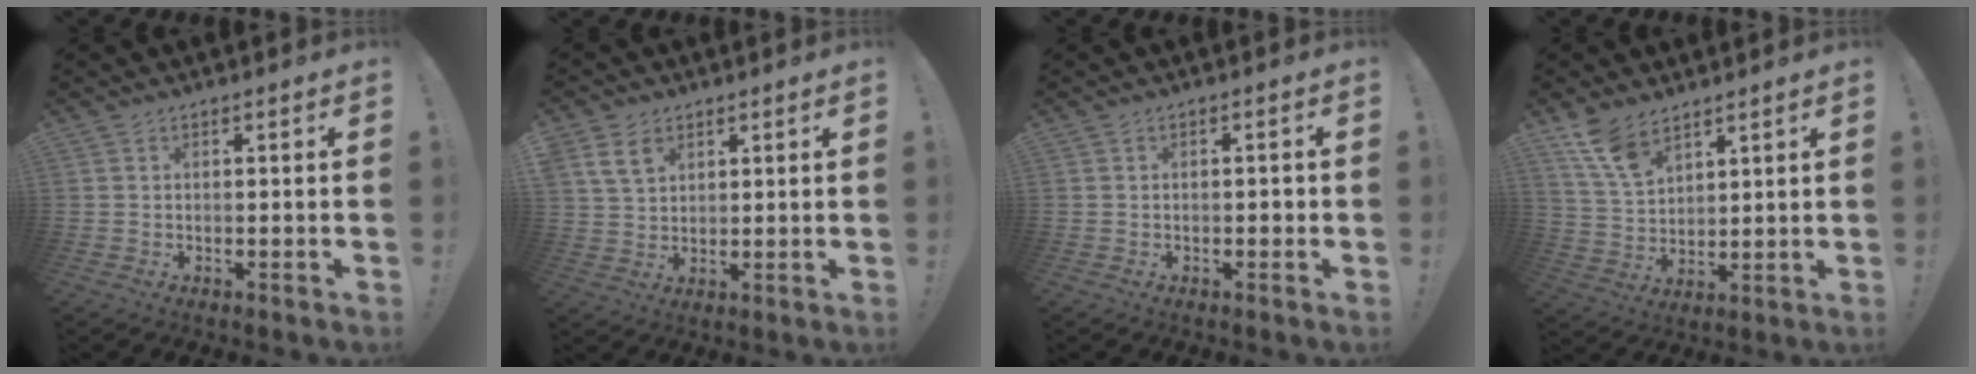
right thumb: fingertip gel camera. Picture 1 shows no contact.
{"total": 7.8, "force": [3.9, 5.6, 3.7], "torque": [-0.062, -0.006, 0.081]}
{"total": 1.2, "force": [-0.4, 0.7, 0.8], "torque": [-0.013, 0.005, -0.009]}
{"total": 9.8, "force": [7.3, 4.6, 4.7], "torque": [-0.089, -0.040, 0.143]}